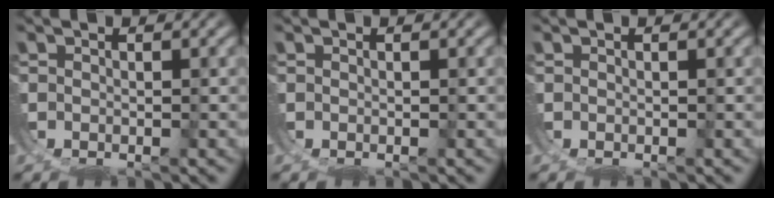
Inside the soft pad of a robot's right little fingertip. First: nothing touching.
{"total": 0.0}
{"total": 0.0}